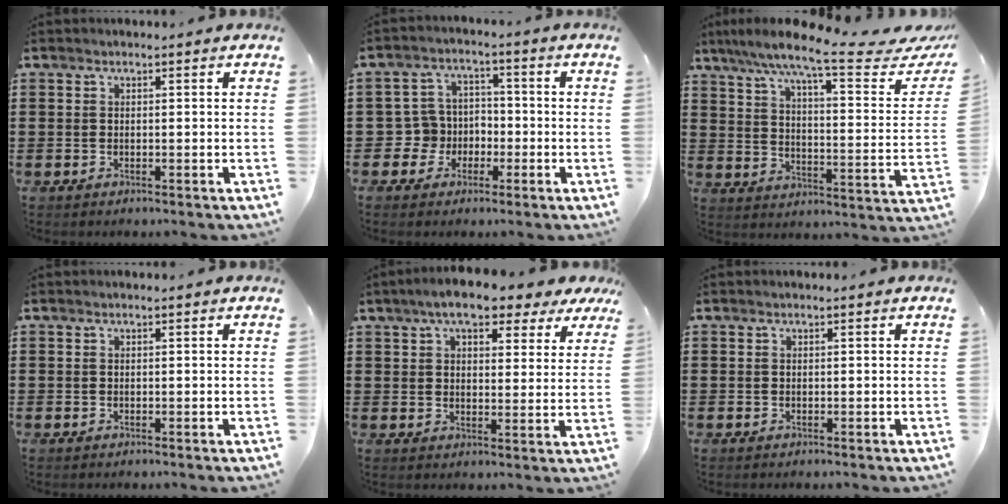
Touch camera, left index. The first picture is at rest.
{"total": 3.5, "force": [-1.3, 3.1, 1.1], "torque": [-0.038, 0.001, -0.031]}
{"total": 11.4, "force": [8.5, 0.6, 7.6], "torque": [-0.142, -0.056, 0.129]}
{"total": 0.0}
{"total": 7.4, "force": [5.6, 2.5, 4.1], "torque": [-0.084, -0.006, 0.097]}
{"total": 0.0}